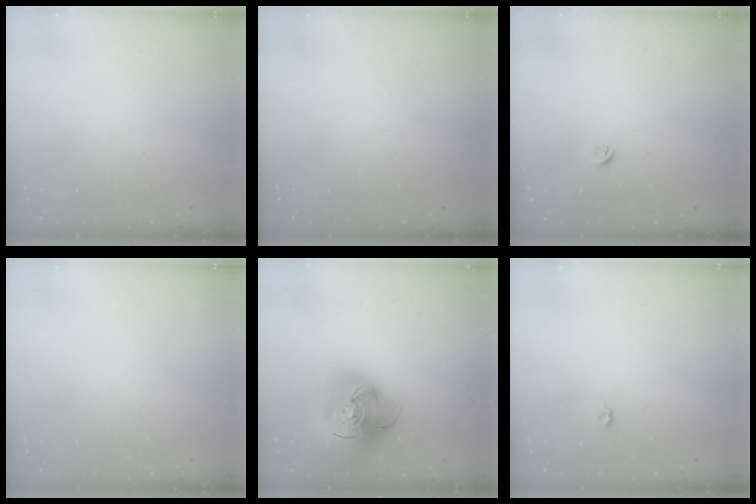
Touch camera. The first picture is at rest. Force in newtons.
{"total": 0.0}
{"total": 4.3, "press": 4.3, "slide": 0.4}
{"total": 0.0}
{"total": 19.5, "press": 19.4, "slide": 2.3}
{"total": 3.5, "press": 3.5, "slide": 0.4}